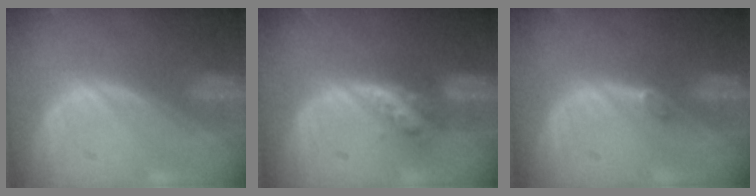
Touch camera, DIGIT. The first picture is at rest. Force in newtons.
{"total": 4.1, "press": 3.6, "slide": 2.1}
{"total": 1.2, "press": 1.2, "slide": 0.2}